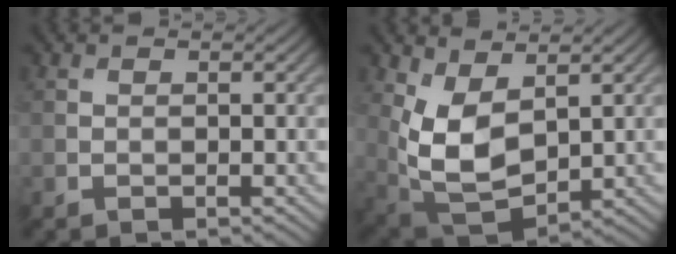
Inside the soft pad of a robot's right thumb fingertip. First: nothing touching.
{"total": 9.1, "force": [2.3, 5.2, 7.2], "torque": [-0.181, -0.008, 0.046]}